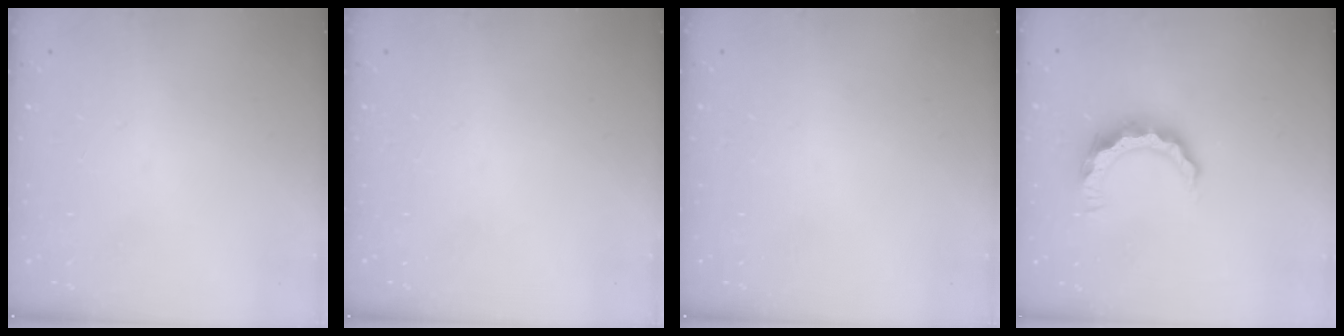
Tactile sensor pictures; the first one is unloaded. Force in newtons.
{"total": 0.0}
{"total": 0.0}
{"total": 7.8, "press": 7.8, "slide": 0.7}